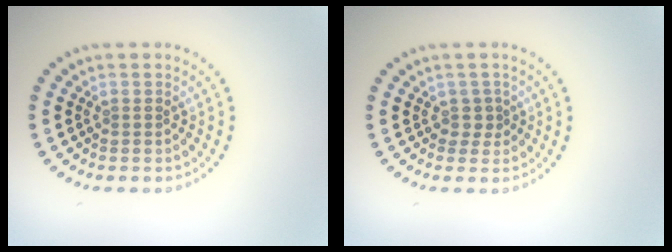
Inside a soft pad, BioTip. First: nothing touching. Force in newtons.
{"total": 1.1, "press": 0.7, "slide": 0.8}